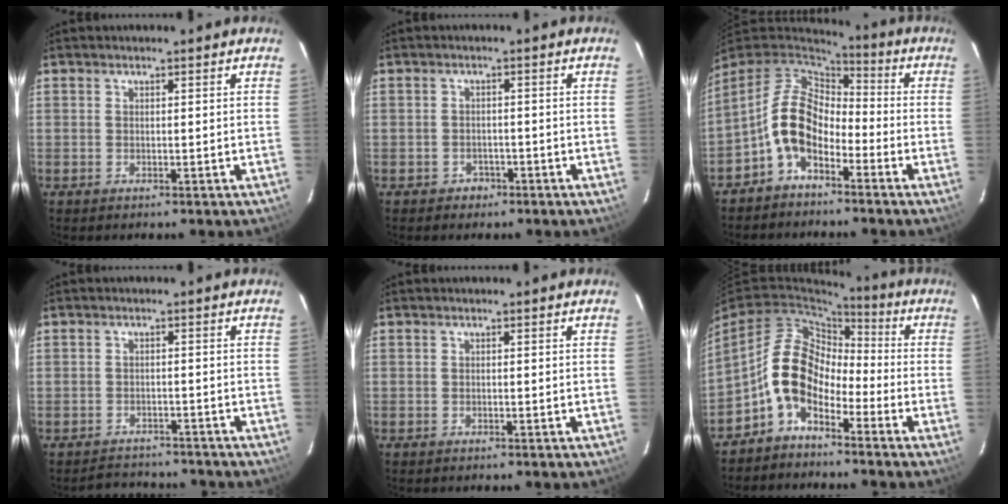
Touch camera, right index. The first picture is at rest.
{"total": 2.7, "force": [-1.6, 2.1, 0.3], "torque": [-0.012, 0.005, -0.021]}
{"total": 10.5, "force": [-4.6, 6.2, 7.1], "torque": [-0.145, 0.015, -0.095]}
{"total": 5.4, "force": [-4.8, 2.5, 0.6], "torque": [-0.014, 0.017, -0.070]}
{"total": 0.0}
{"total": 9.5, "force": [-4.8, 5.8, 5.7], "torque": [-0.109, 0.019, -0.102]}